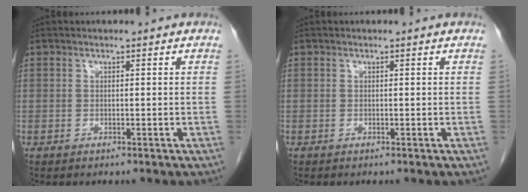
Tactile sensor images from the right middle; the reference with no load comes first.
{"total": 0.9, "force": [0.9, 0.1, 0.0], "torque": [0.001, 0.001, 0.015]}